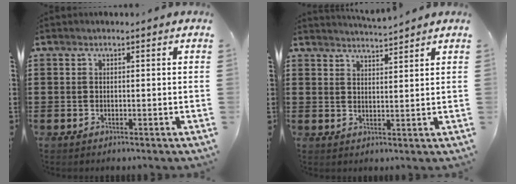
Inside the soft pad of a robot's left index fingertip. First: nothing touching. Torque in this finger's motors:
{"motor_torque": [0.01, 0.06, -0.07, 0.01]}